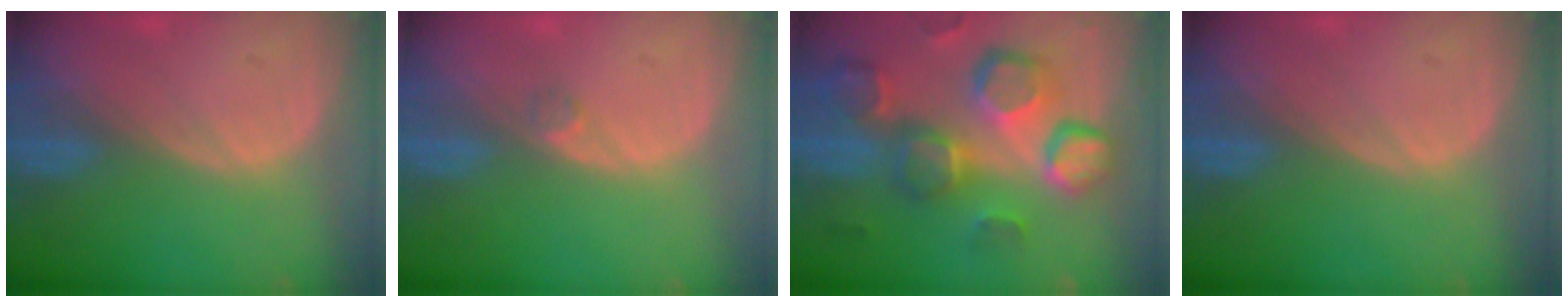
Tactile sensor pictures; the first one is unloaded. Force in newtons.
{"total": 1.2, "press": 1.0, "slide": 0.7}
{"total": 13.2, "press": 11.5, "slide": 6.5}
{"total": 0.0}